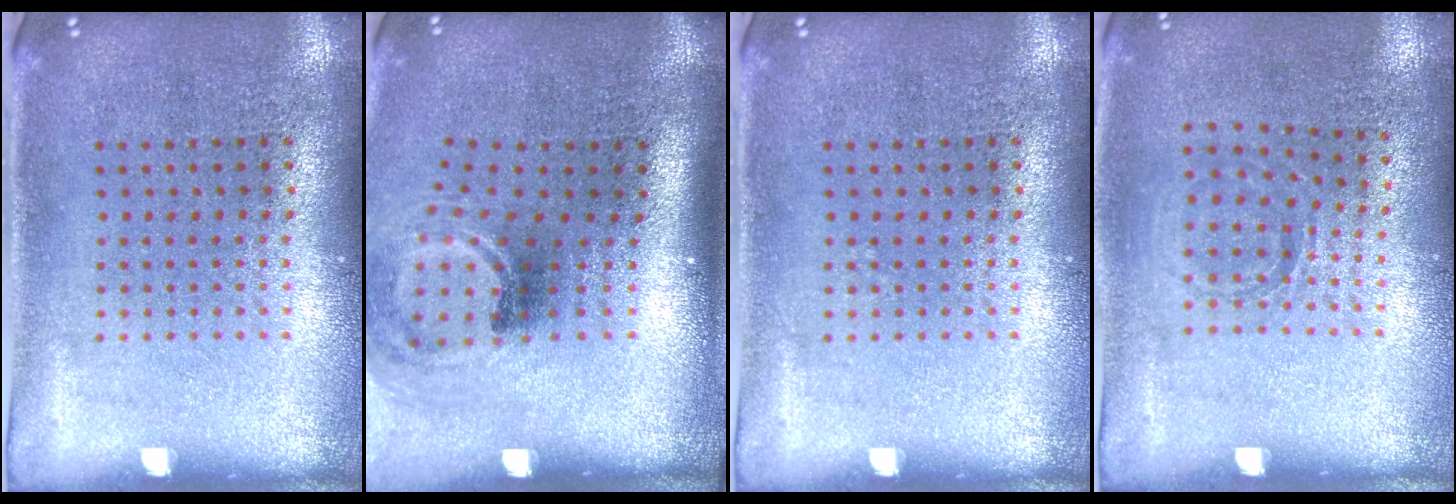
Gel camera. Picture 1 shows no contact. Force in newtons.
{"total": 2.0, "press": 1.3, "slide": 1.5}
{"total": 0.0}
{"total": 0.8, "press": 0.8, "slide": 0.2}